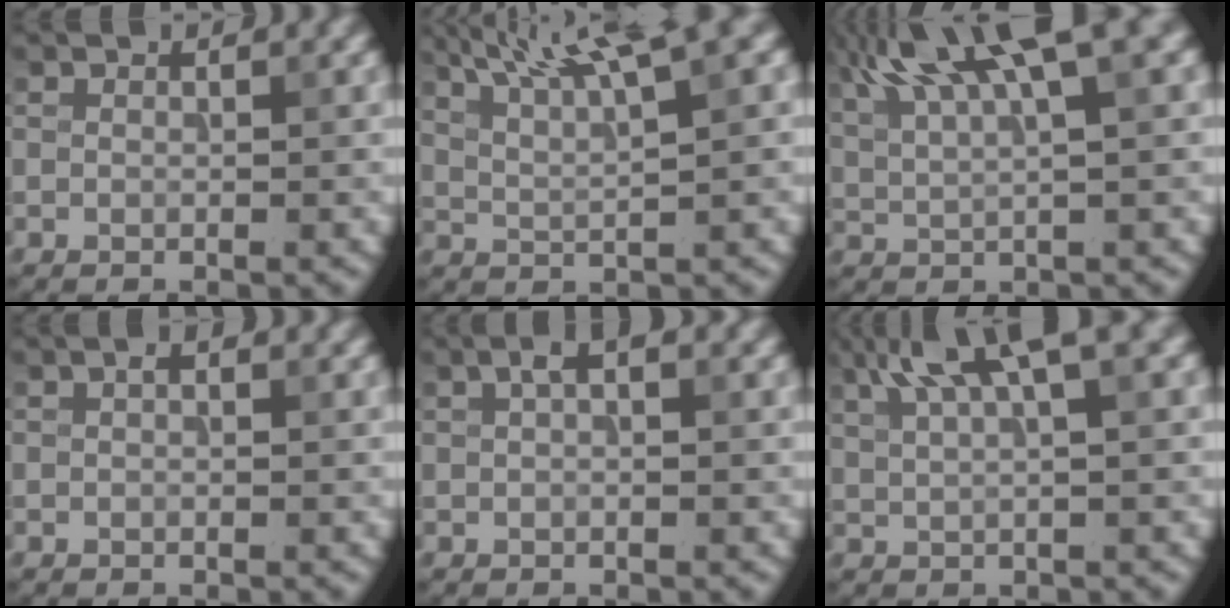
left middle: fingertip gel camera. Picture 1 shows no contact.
{"total": 8.0, "force": [5.3, 1.3, 5.8], "torque": [-0.088, 0.022, 0.075]}
{"total": 11.4, "force": [6.0, 3.1, 9.2], "torque": [-0.163, 0.025, 0.101]}
{"total": 0.7, "force": [0.2, 0.4, 0.6], "torque": [-0.008, 0.002, 0.002]}
{"total": 1.9, "force": [0.8, 0.8, 1.6], "torque": [-0.027, 0.007, 0.012]}
{"total": 6.9, "force": [4.1, 1.6, 5.4], "torque": [-0.089, 0.019, 0.073]}